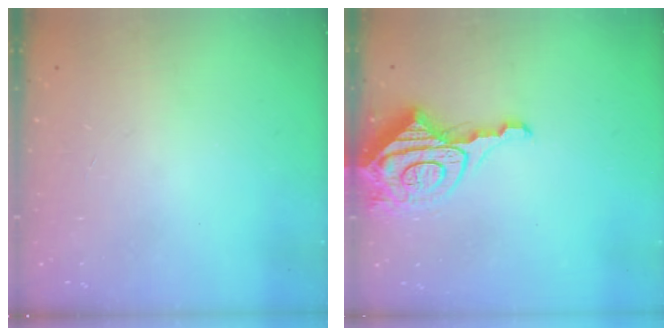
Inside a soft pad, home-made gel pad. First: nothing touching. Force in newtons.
{"total": 13.8, "press": 13.7, "slide": 1.4}